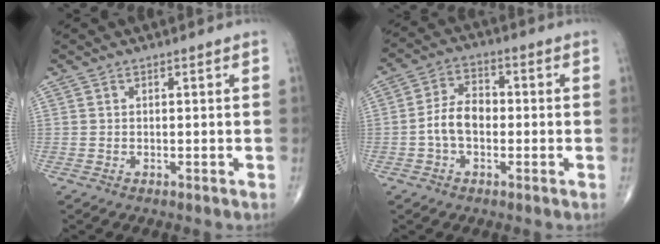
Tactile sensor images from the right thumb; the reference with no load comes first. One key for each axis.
{"total": 6.9, "fx": -1.1, "fy": 4.4, "fz": 5.1, "tx": -0.086, "ty": 0.026, "tz": -0.031}